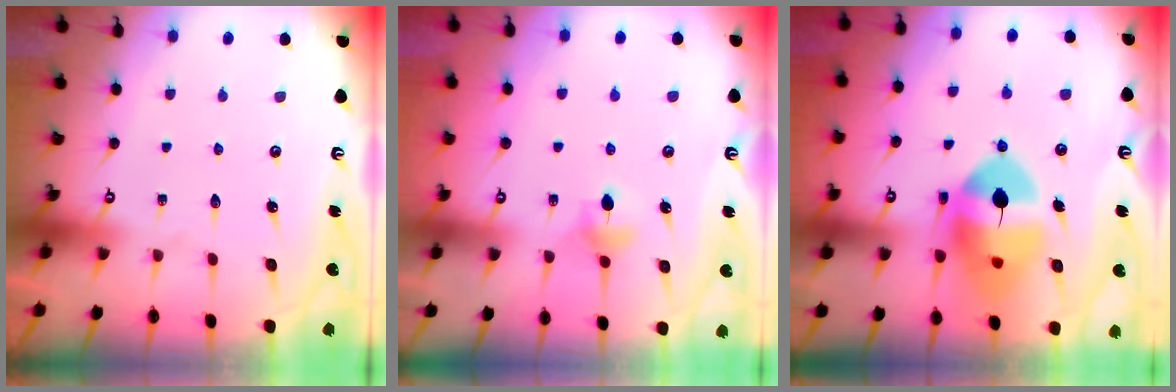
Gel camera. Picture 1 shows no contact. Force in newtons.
{"total": 4.6, "press": 4.5, "slide": 0.9}
{"total": 15.6, "press": 15.4, "slide": 2.6}